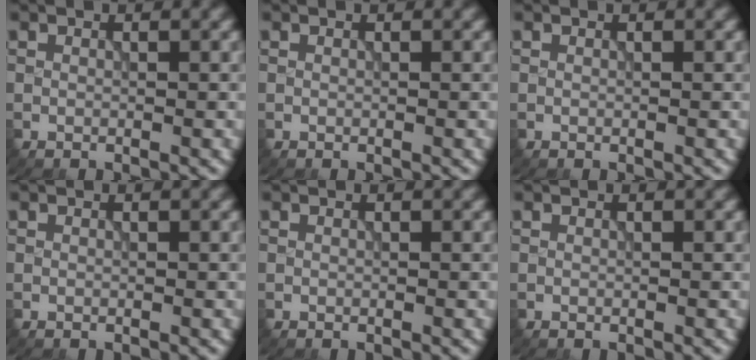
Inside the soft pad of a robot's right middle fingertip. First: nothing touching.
{"total": 0.0}
{"total": 0.0}
{"total": 0.0}
{"total": 0.0}
{"total": 0.0}